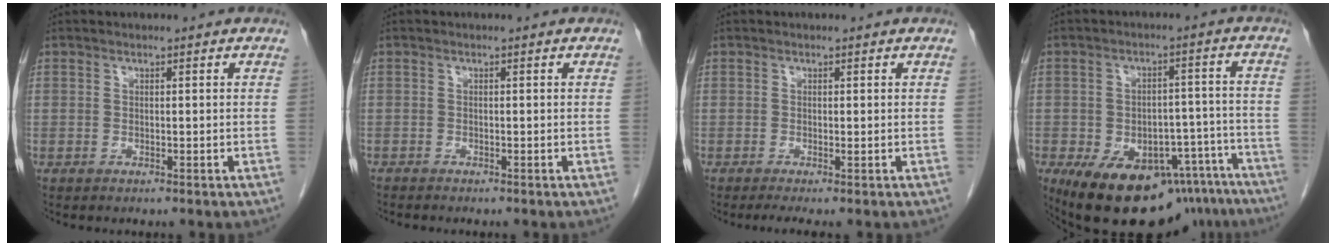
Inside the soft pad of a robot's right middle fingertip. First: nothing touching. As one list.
[{"total": 0.6, "force": [-0.6, 0.0, 0.0], "torque": [-0.003, -0.001, -0.015]}, {"total": 1.6, "force": [-0.8, 0.0, 1.4], "torque": [-0.029, -0.008, -0.012]}, {"total": 19.8, "force": [-14.2, 9.7, 9.8], "torque": [-0.116, 0.027, -0.184]}]